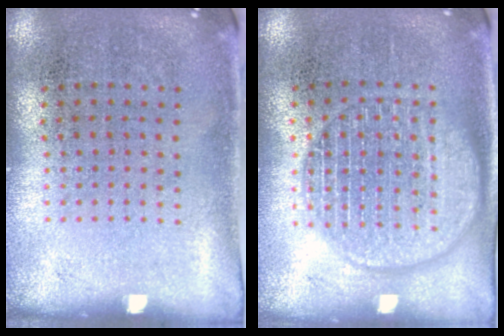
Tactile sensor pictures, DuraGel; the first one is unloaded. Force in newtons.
{"total": 2.3, "press": 2.3, "slide": 0.3}